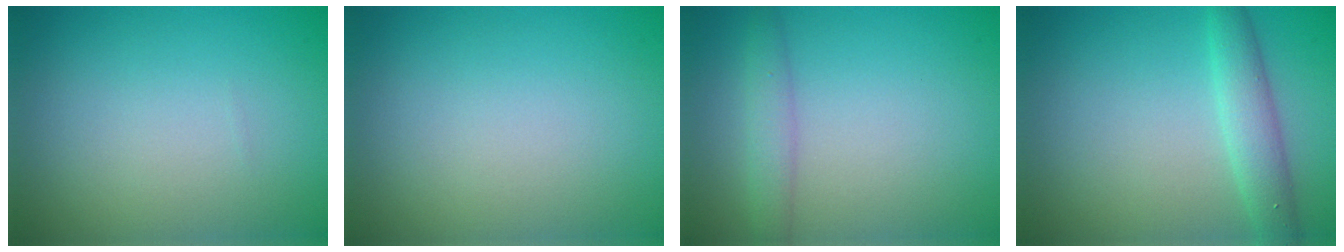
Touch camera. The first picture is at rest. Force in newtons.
{"total": 0.0}
{"total": 2.0, "press": 2.0, "slide": 0.0}
{"total": 3.0, "press": 3.0, "slide": 0.1}